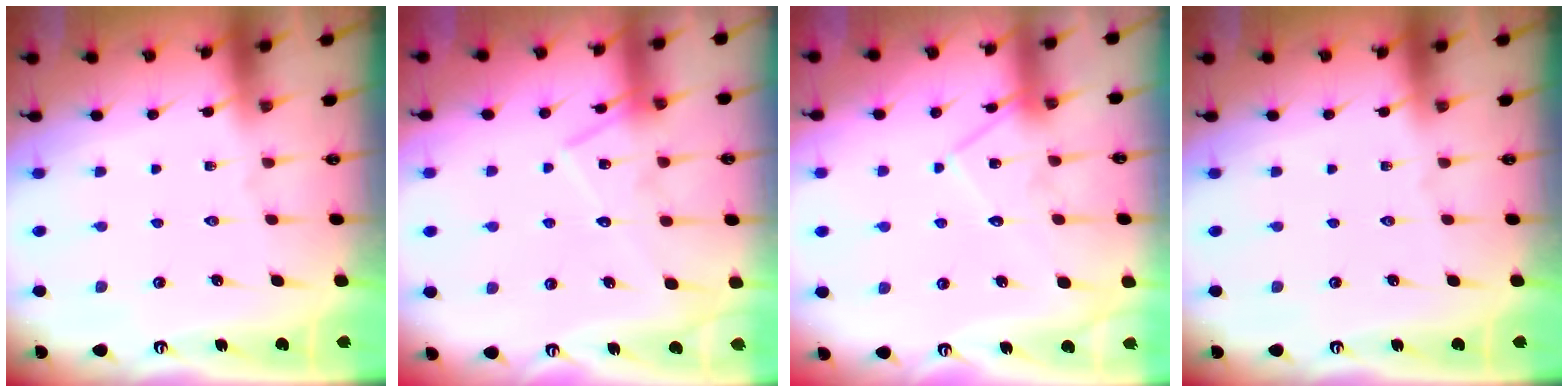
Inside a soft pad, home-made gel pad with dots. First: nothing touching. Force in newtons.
{"total": 13.5, "press": 13.5, "slide": 1.0}
{"total": 12.7, "press": 12.7, "slide": 0.9}
{"total": 0.0}